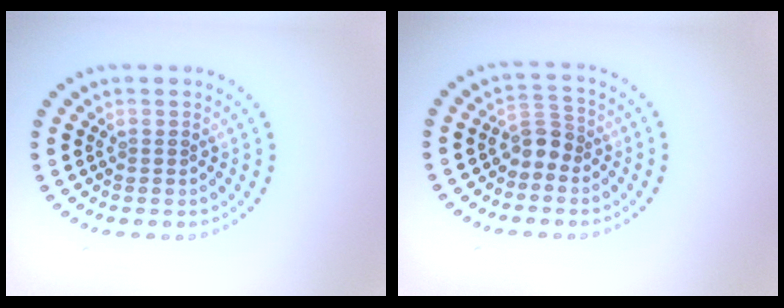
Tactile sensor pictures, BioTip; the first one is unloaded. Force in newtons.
{"total": 1.9, "press": 1.6, "slide": 1.1}